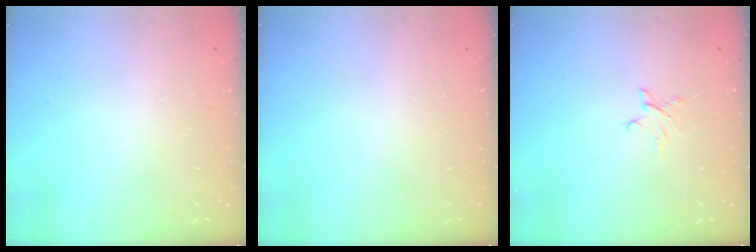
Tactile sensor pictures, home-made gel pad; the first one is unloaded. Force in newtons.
{"total": 0.0}
{"total": 3.5, "press": 3.4, "slide": 0.4}